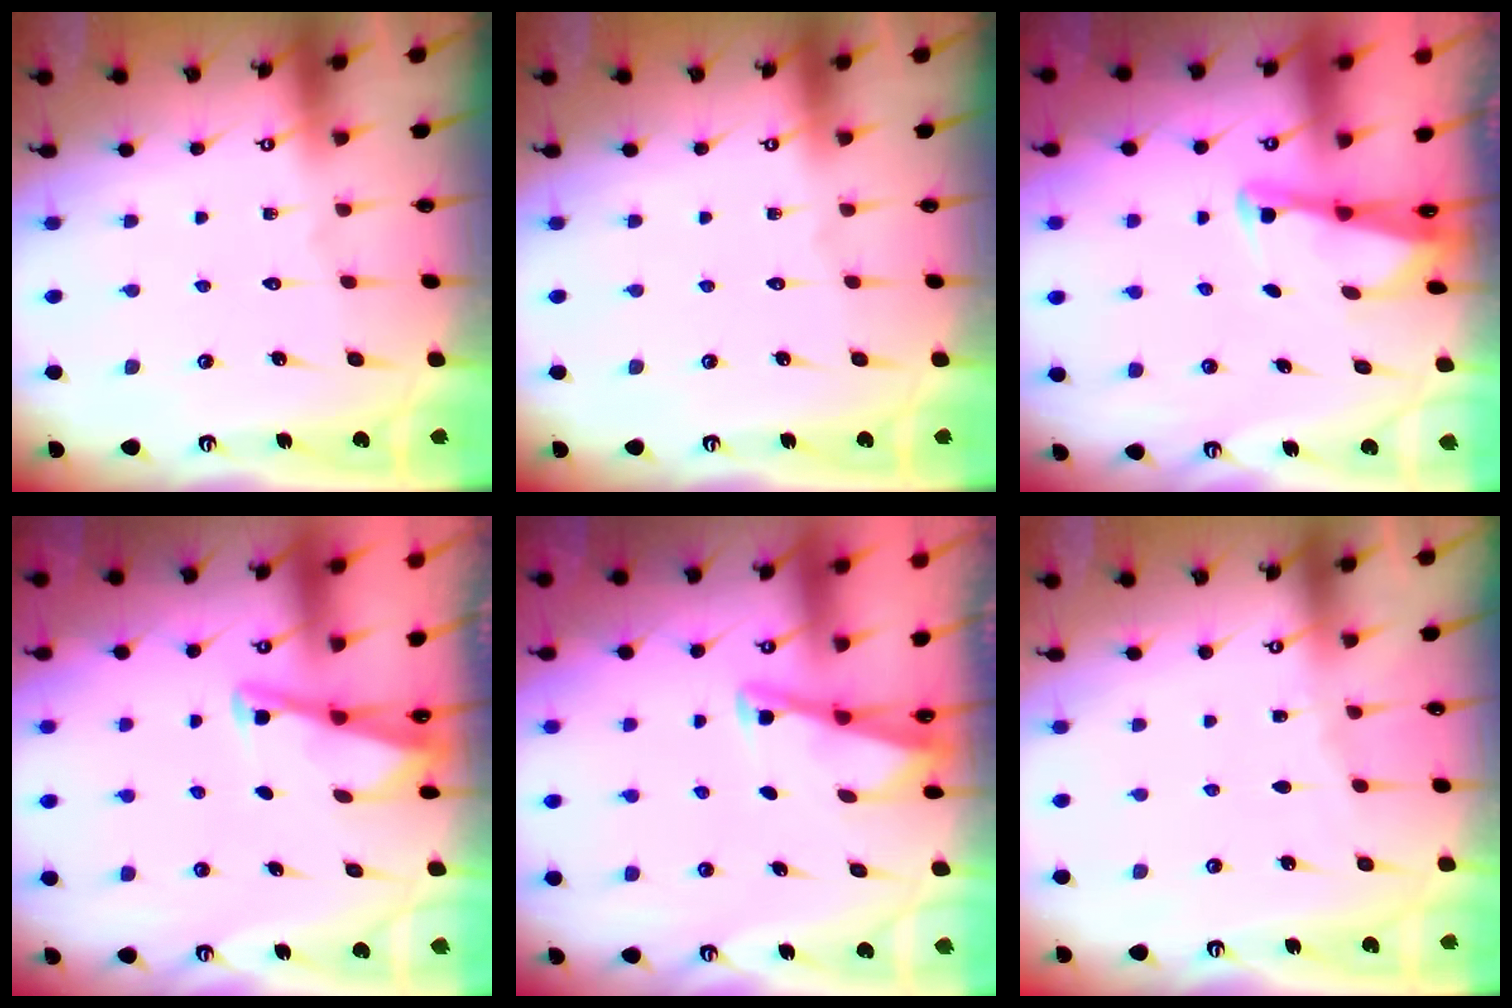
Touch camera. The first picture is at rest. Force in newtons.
{"total": 0.0}
{"total": 2.6, "press": 2.6, "slide": 0.2}
{"total": 2.9, "press": 2.9, "slide": 0.4}
{"total": 2.9, "press": 2.9, "slide": 0.4}
{"total": 1.9, "press": 1.9, "slide": 0.4}